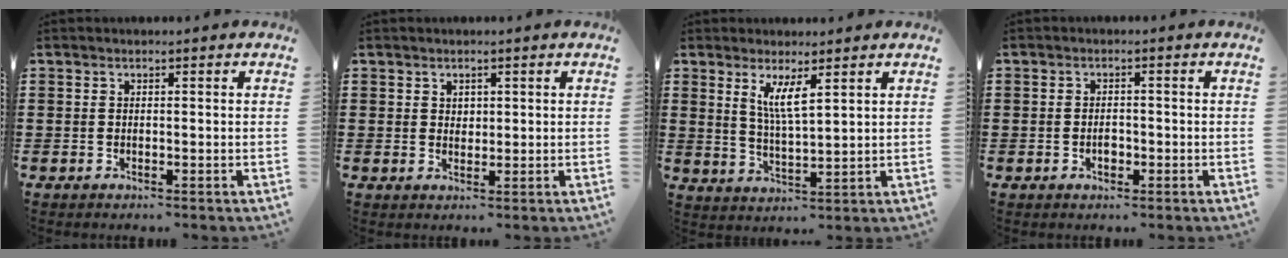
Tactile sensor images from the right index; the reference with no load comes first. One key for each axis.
{"total": 1.3, "fx": 0.8, "fy": 1.0, "fz": 0.3, "tx": -0.007, "ty": 0.005, "tz": 0.016}
{"total": 4.5, "fx": 2.3, "fy": 0.7, "fz": 3.8, "tx": -0.082, "ty": -0.001, "tz": 0.040}
{"total": 1.7, "fx": -0.7, "fy": 0.9, "fz": 1.3, "tx": -0.025, "ty": 0.000, "tz": -0.012}